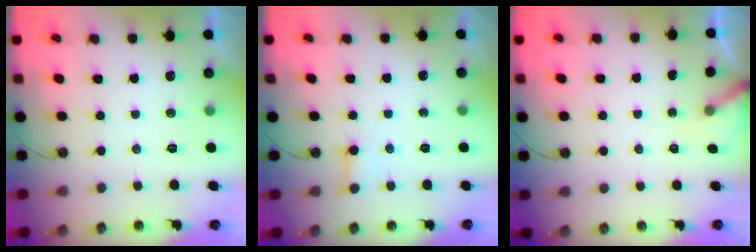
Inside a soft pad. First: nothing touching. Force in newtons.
{"total": 3.2, "press": 3.1, "slide": 0.6}
{"total": 4.0, "press": 4.0, "slide": 0.3}